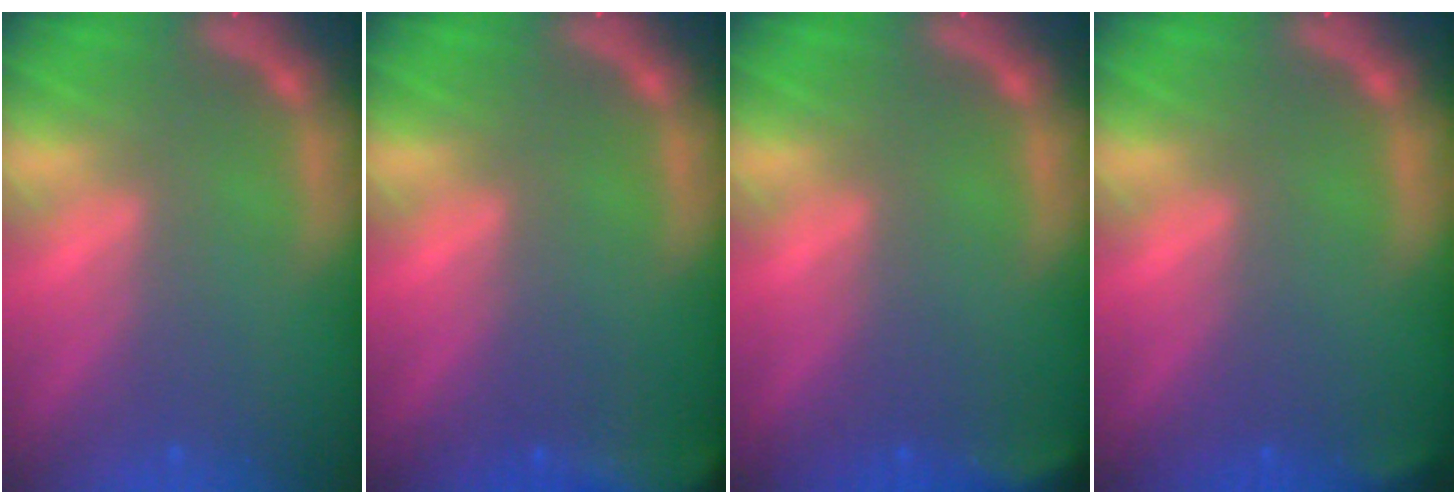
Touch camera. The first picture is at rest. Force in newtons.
{"total": 7.5}
{"total": 2.9}
{"total": 1.4}